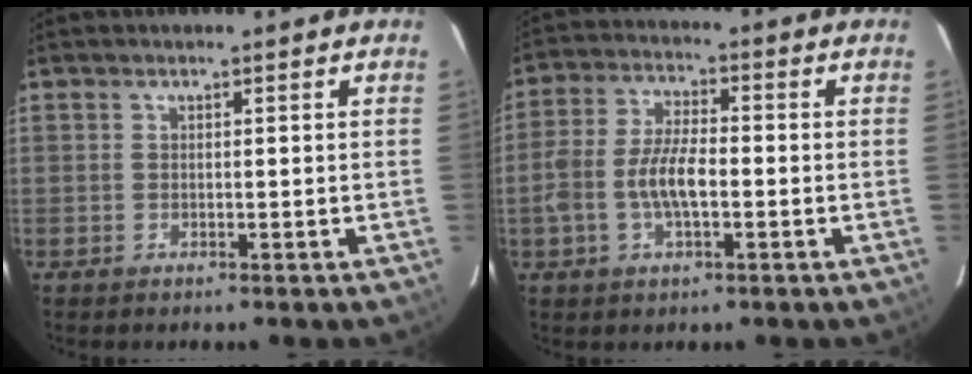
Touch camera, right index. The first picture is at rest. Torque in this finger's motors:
{"motor_torque": [0.38, -0.11, 0.45, 0.10]}